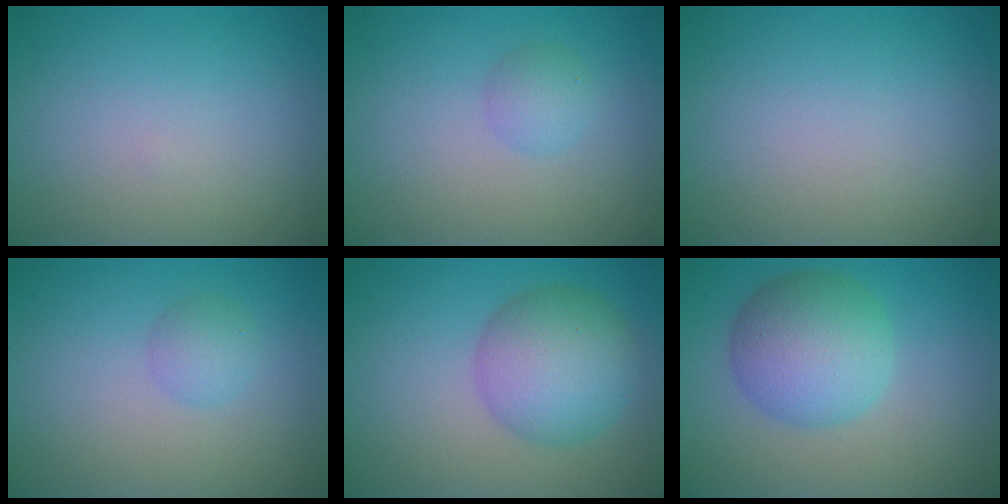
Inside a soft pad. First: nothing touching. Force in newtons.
{"total": 1.7, "press": 1.7, "slide": 0.1}
{"total": 0.0}
{"total": 1.7, "press": 1.7, "slide": 0.1}
{"total": 6.6, "press": 6.6, "slide": 0.1}
{"total": 6.5, "press": 6.5, "slide": 0.0}